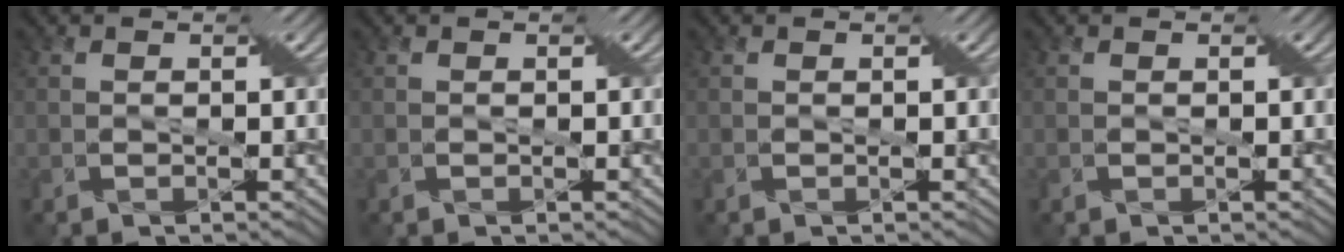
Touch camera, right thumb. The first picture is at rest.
{"total": 0.0}
{"total": 0.0}
{"total": 0.0}